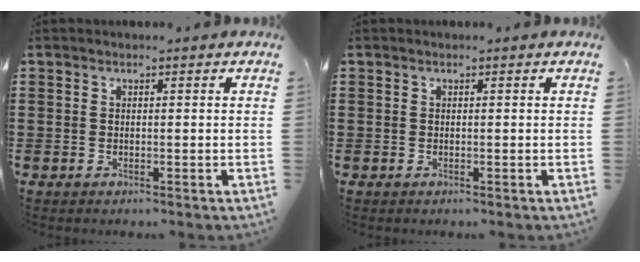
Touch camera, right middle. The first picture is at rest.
{"total": 0.0}